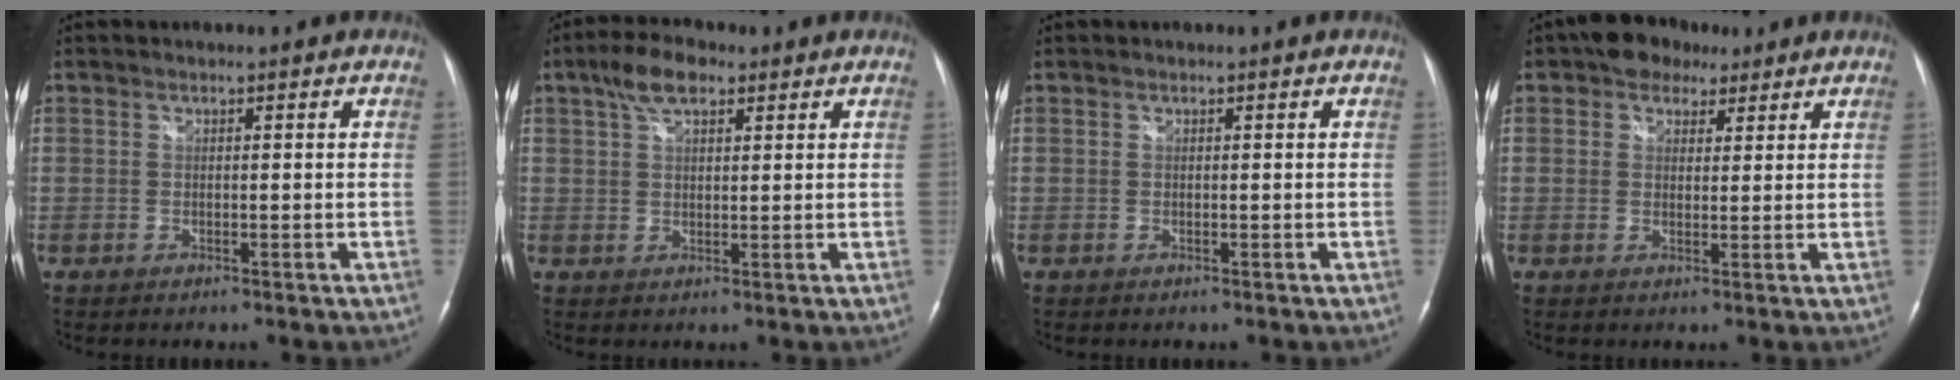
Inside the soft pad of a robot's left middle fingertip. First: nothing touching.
{"total": 5.5, "force": [3.2, 2.4, 3.8], "torque": [-0.077, 0.018, 0.059]}
{"total": 0.0}
{"total": 5.3, "force": [3.5, 3.4, 2.1], "torque": [-0.033, 0.019, 0.057]}